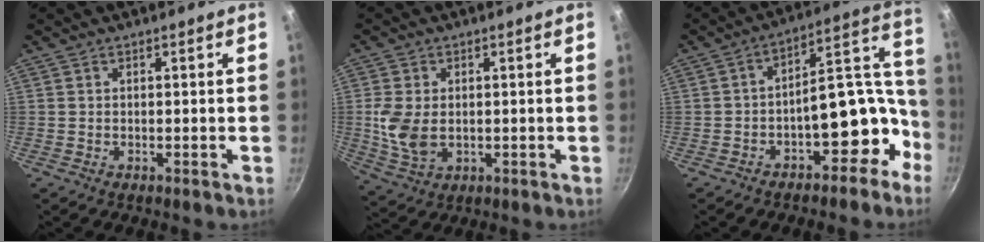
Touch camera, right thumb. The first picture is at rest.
{"total": 8.1, "force": [0.2, 5.4, 6.0], "torque": [-0.126, -0.012, 0.012]}
{"total": 15.1, "force": [-6.2, 9.0, 10.4], "torque": [-0.046, 0.116, -0.079]}